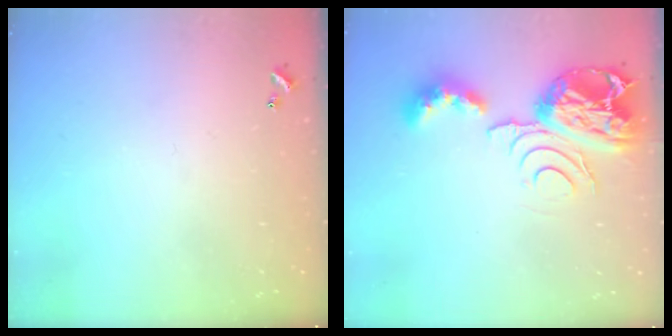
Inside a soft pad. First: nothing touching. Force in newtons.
{"total": 10.6, "press": 10.6, "slide": 1.3}